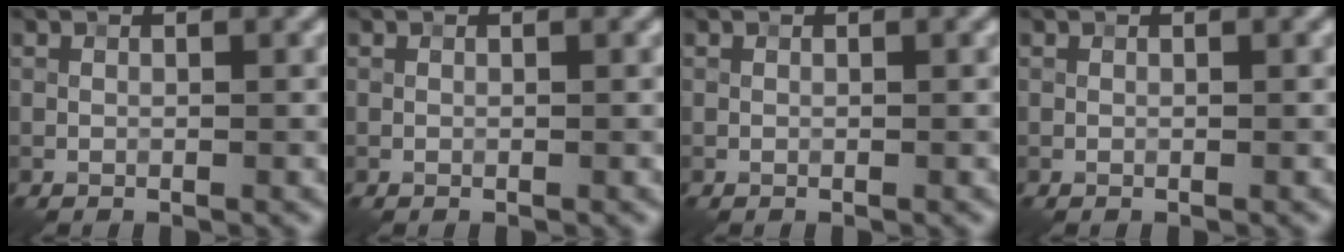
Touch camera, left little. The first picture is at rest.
{"total": 0.0}
{"total": 0.0}
{"total": 0.0}